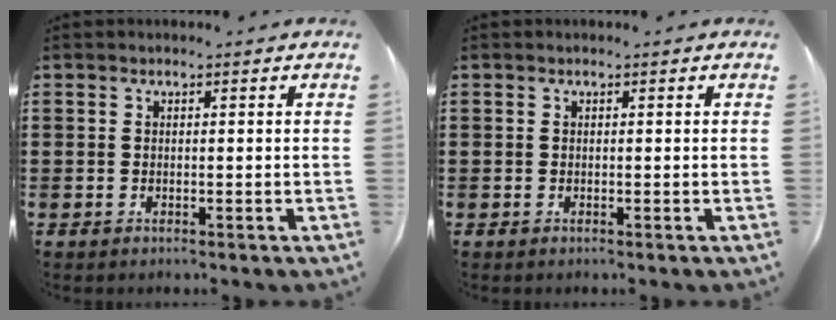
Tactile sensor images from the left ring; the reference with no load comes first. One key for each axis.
{"total": 0.0}